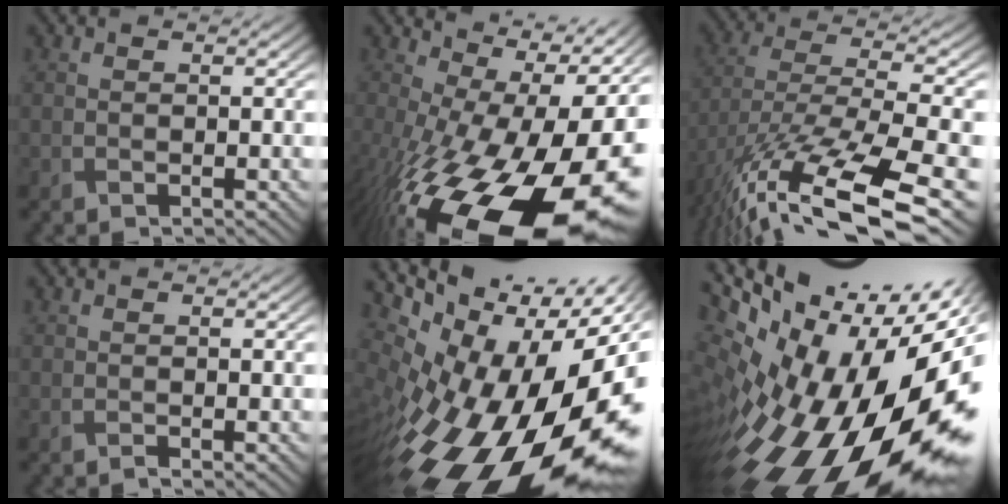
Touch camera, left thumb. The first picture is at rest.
{"total": 20.9, "force": [-5.6, 9.9, 17.5], "torque": [-0.290, -0.061, -0.069]}
{"total": 15.7, "force": [-9.5, 4.6, 11.6], "torque": [-0.261, -0.019, -0.144]}
{"total": 0.6, "force": [0.1, 0.2, 0.5], "torque": [-0.011, -0.001, 0.002]}
{"total": 22.1, "force": [-4.6, 12.1, 17.9], "torque": [-0.297, -0.070, -0.058]}
{"total": 21.3, "force": [-2.5, 8.8, 19.2], "torque": [-0.313, -0.081, -0.023]}